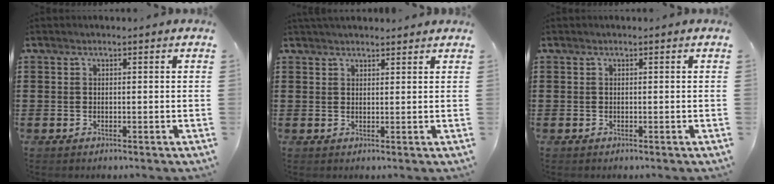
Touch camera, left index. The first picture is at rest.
{"total": 1.9, "force": [1.8, 0.4, 0.2], "torque": [-0.008, 0.001, 0.037]}
{"total": 0.0}